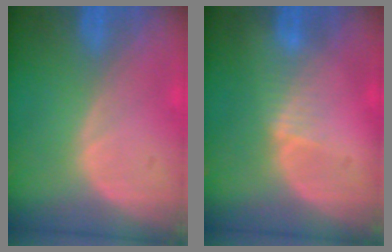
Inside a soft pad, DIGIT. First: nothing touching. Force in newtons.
{"total": 1.9, "press": 1.9, "slide": 0.2}